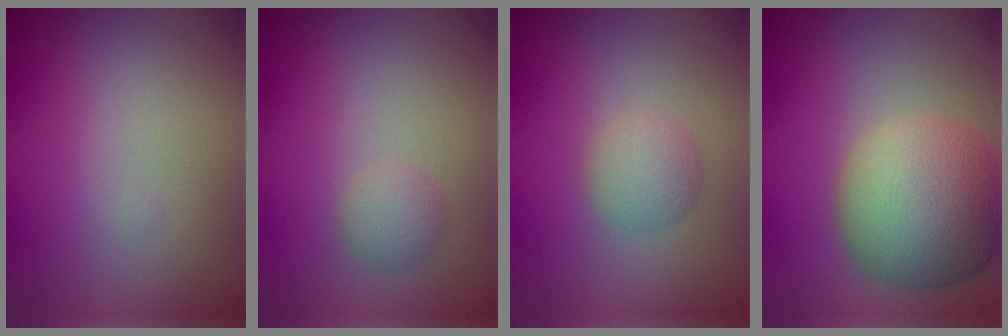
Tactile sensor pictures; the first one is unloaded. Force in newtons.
{"total": 1.6, "press": 1.6, "slide": 0.0}
{"total": 2.3, "press": 2.3, "slide": 0.1}
{"total": 10.1, "press": 10.0, "slide": 0.9}